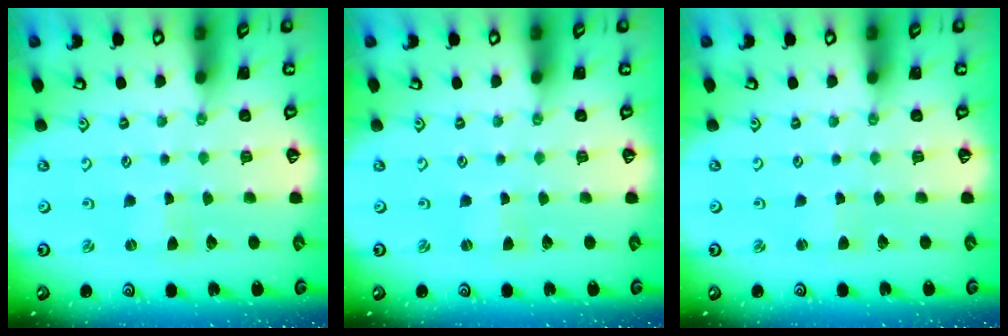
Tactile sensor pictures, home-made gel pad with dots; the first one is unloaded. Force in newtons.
{"total": 0.0}
{"total": 1.8, "press": 1.7, "slide": 0.2}